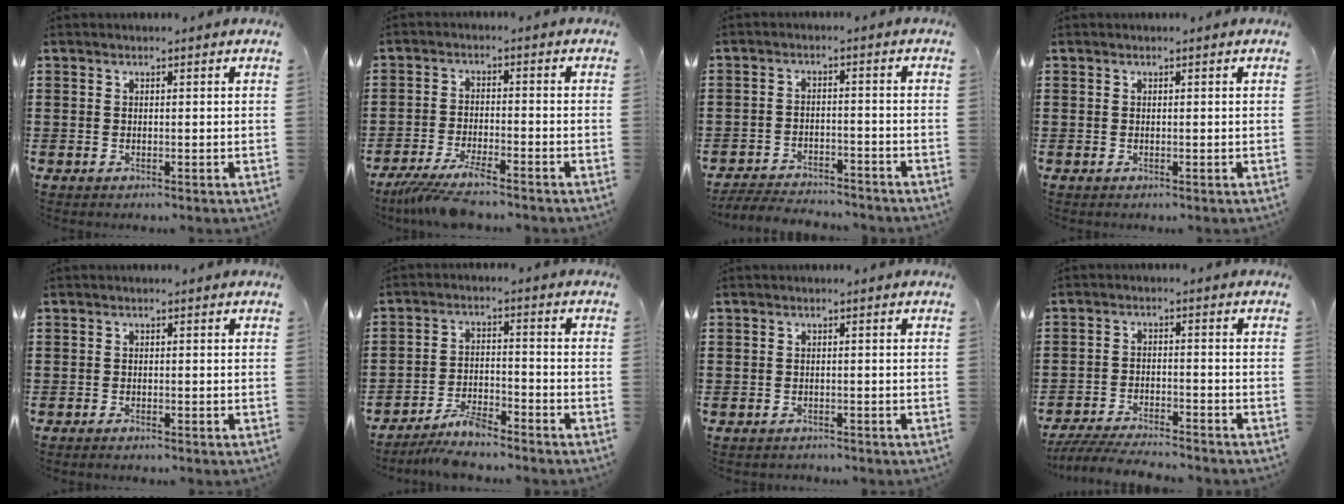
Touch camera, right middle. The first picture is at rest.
{"total": 5.7, "force": [-4.9, 0.1, 2.7], "torque": [-0.065, -0.018, -0.096]}
{"total": 3.9, "force": [-3.8, 0.5, 0.2], "torque": [-0.015, 0.002, -0.085]}
{"total": 0.0}
{"total": 0.6, "force": [-0.6, 0.0, 0.2], "torque": [-0.007, -0.004, -0.010]}
{"total": 4.9, "force": [-4.4, 0.8, 2.0], "torque": [-0.050, -0.001, -0.090]}
{"total": 1.2, "force": [-1.0, 0.5, -0.2], "torque": [0.001, 0.004, -0.024]}
{"total": 5.3, "force": [-5.1, 0.4, 1.3], "torque": [-0.033, -0.004, -0.103]}